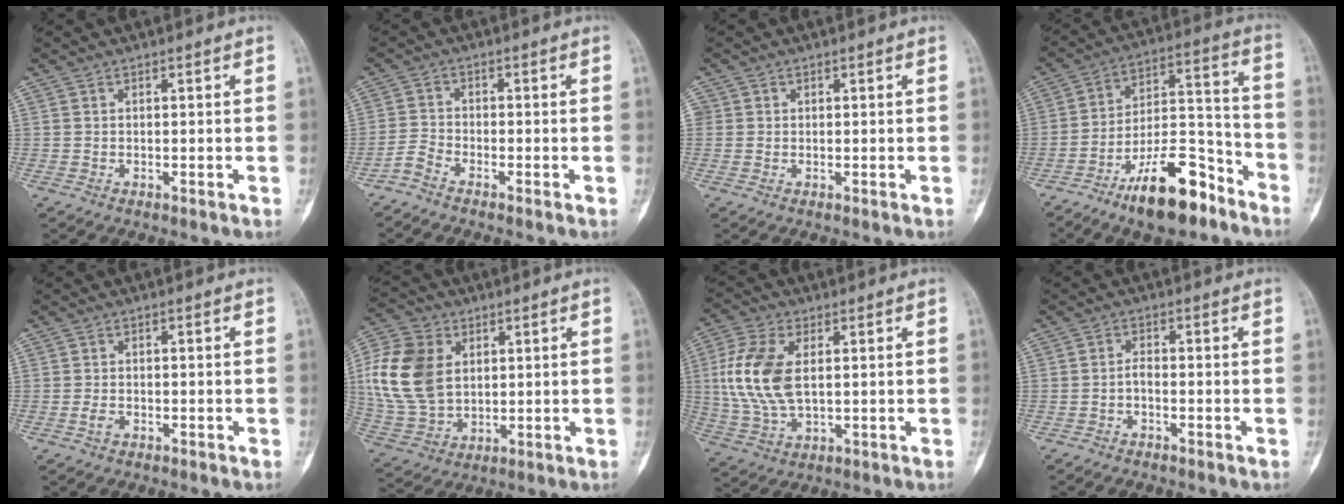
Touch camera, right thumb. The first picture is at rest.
{"total": 2.6, "force": [-2.3, 0.5, 1.1], "torque": [-0.028, 0.005, -0.056]}
{"total": 1.4, "force": [0.2, 1.4, 0.3], "torque": [0.007, 0.003, 0.002]}
{"total": 17.2, "force": [-11.2, 6.6, 11.3], "torque": [-0.160, 0.093, -0.189]}
{"total": 1.5, "force": [-0.6, 1.0, 0.9], "torque": [-0.017, 0.003, -0.014]}
{"total": 16.5, "force": [3.3, 11.8, 11.0], "torque": [-0.215, -0.002, 0.067]}
{"total": 12.8, "force": [1.9, 7.1, 10.6], "torque": [-0.231, -0.001, 0.037]}
{"total": 1.6, "force": [-0.8, 0.7, 1.2], "torque": [-0.019, 0.010, -0.019]}